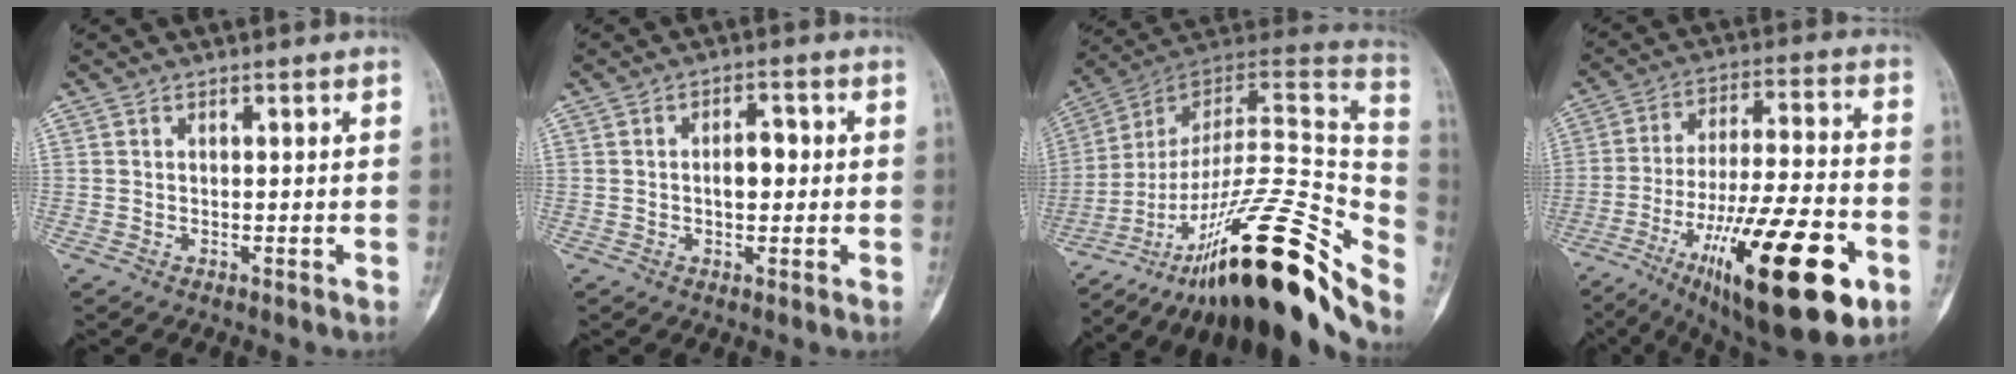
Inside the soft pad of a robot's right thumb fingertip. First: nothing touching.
{"total": 4.5, "force": [0.0, 2.6, 3.6], "torque": [-0.047, 0.010, -0.003]}
{"total": 34.3, "force": [-20.7, 9.4, 25.6], "torque": [-0.304, 0.077, -0.313]}
{"total": 27.7, "force": [-11.8, 8.3, 23.7], "torque": [-0.368, 0.043, -0.177]}